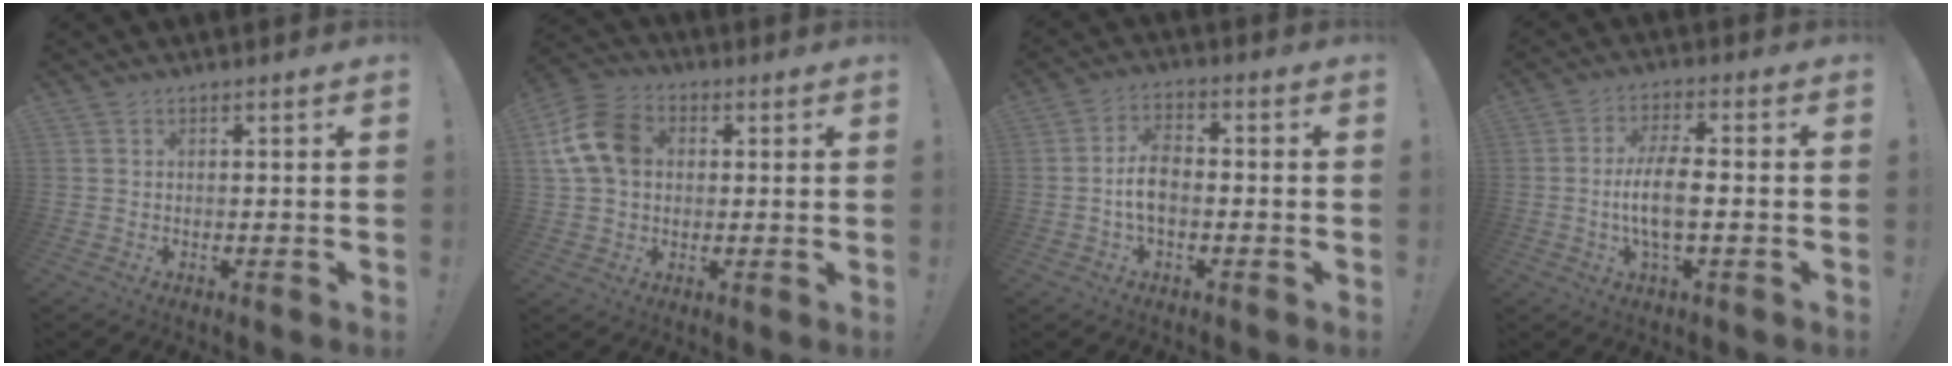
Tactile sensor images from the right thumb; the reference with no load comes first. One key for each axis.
{"total": 13.7, "fx": 2.8, "fy": 10.6, "fz": 8.1, "tx": -0.156, "ty": 0.012, "tz": 0.061}
{"total": 7.6, "fx": -1.1, "fy": 4.2, "fz": 6.2, "tx": -0.118, "ty": 0.006, "tz": -0.021}
{"total": 9.2, "fx": -1.5, "fy": 2.6, "fz": 8.7, "tx": -0.174, "ty": 0.000, "tz": -0.031}